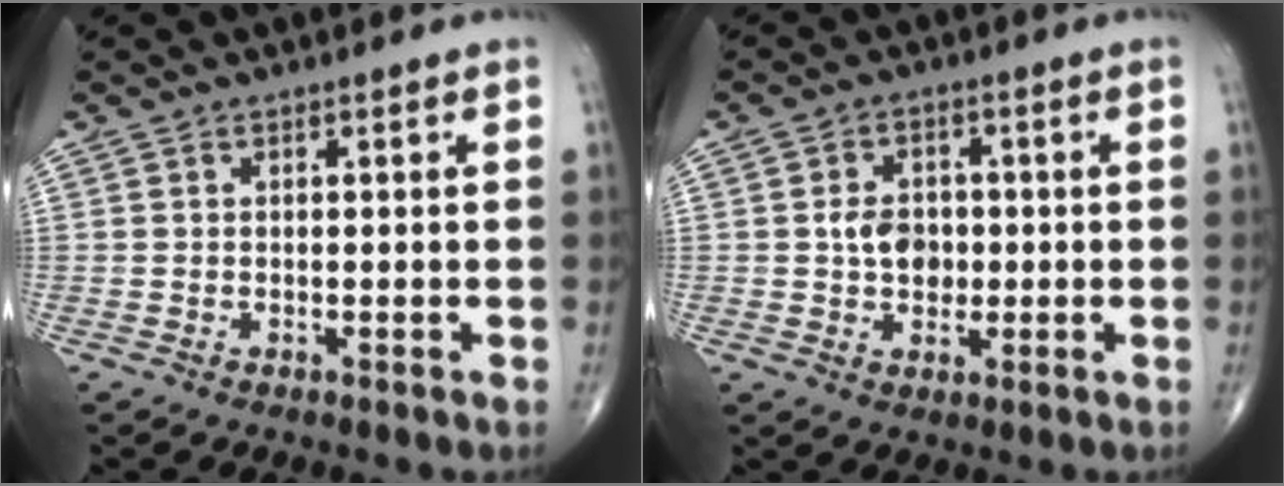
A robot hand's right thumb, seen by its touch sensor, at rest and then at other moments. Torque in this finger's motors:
{"motor_torque": [0.46, 0.81, -0.13, -0.24, 0.09]}